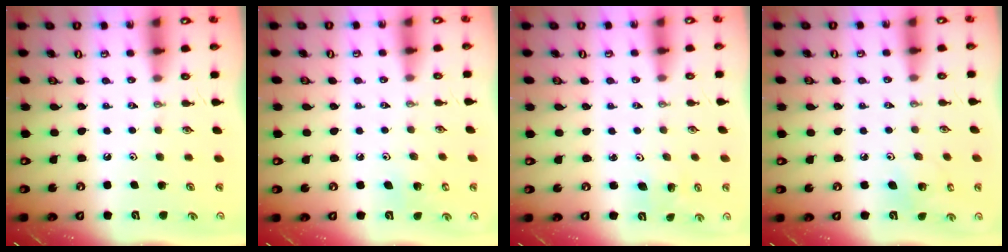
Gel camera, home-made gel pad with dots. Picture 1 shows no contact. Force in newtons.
{"total": 4.6, "press": 4.6, "slide": 0.3}
{"total": 2.7, "press": 2.7, "slide": 0.3}
{"total": 4.1, "press": 4.1, "slide": 0.3}